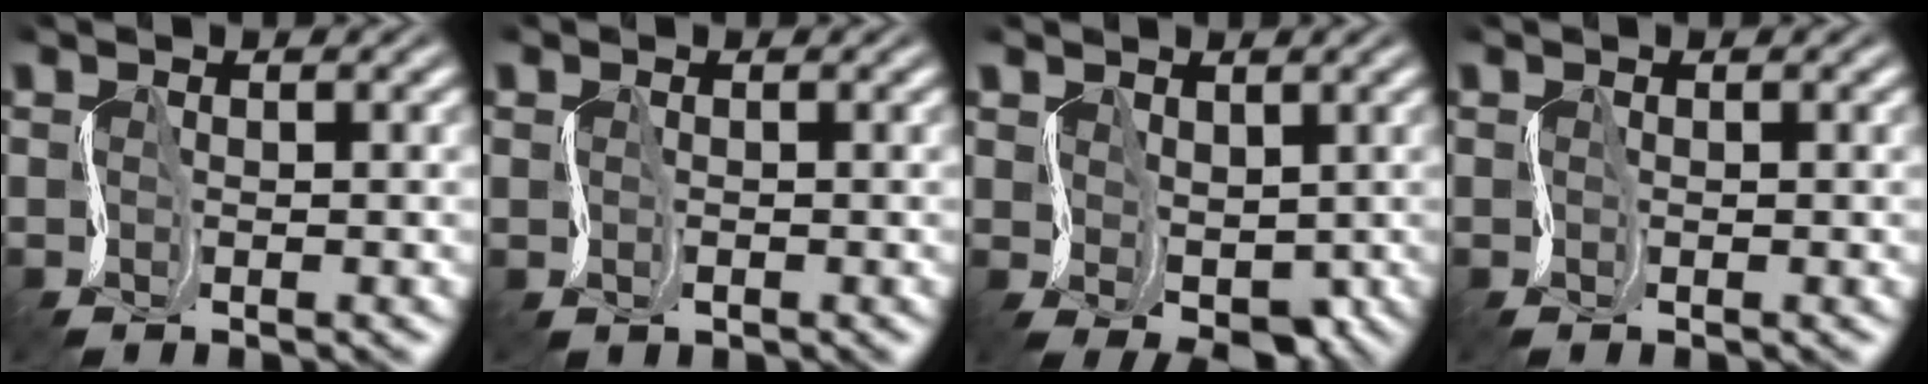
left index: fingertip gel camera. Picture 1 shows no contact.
{"total": 1.1, "force": [0.0, 0.3, -1.1], "torque": [0.009, 0.001, -0.001]}
{"total": 2.8, "force": [-0.1, 2.5, 1.2], "torque": [-0.032, -0.001, -0.006]}
{"total": 0.0}